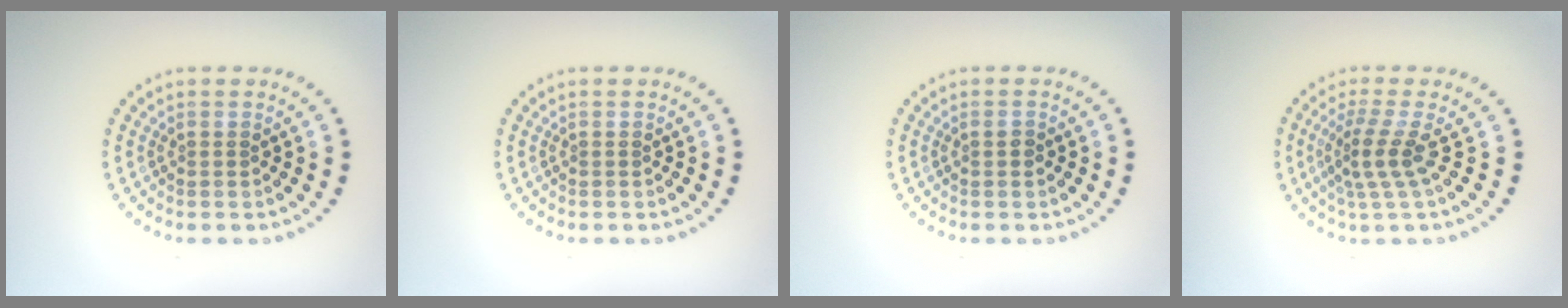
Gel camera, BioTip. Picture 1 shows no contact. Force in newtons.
{"total": 0.0}
{"total": 0.7, "press": 0.7, "slide": 0.0}
{"total": 3.0, "press": 2.0, "slide": 2.3}